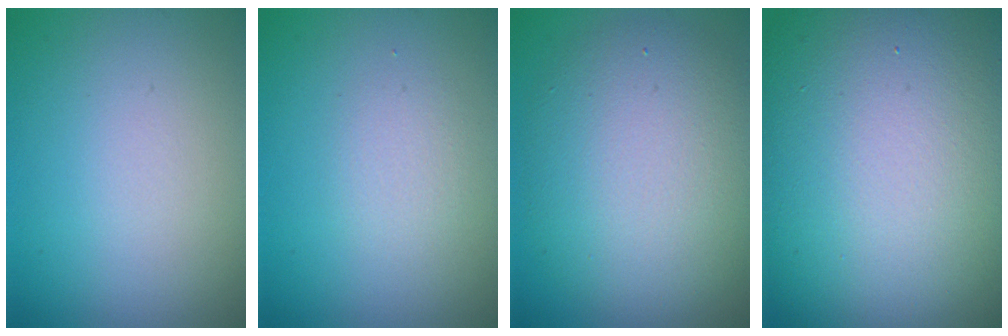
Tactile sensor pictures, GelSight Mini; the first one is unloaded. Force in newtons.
{"total": 1.3, "press": 1.3, "slide": 0.1}
{"total": 7.7, "press": 7.7, "slide": 0.8}
{"total": 20.2, "press": 20.2, "slide": 1.1}